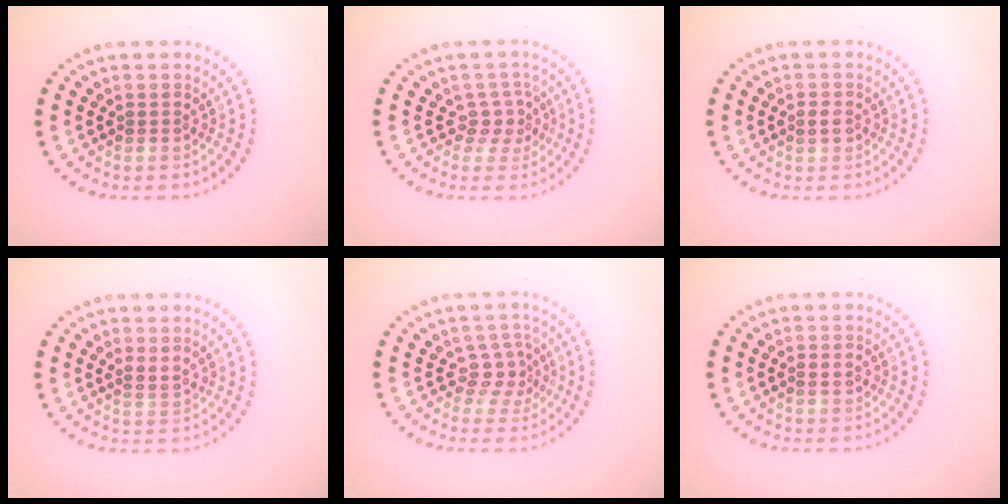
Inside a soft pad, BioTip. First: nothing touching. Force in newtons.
{"total": 2.1, "press": 1.5, "slide": 1.4}
{"total": 1.0, "press": 1.0, "slide": 0.2}
{"total": 0.9, "press": 0.7, "slide": 0.6}
{"total": 2.3, "press": 1.6, "slide": 1.7}
{"total": 0.8, "press": 0.8, "slide": 0.3}